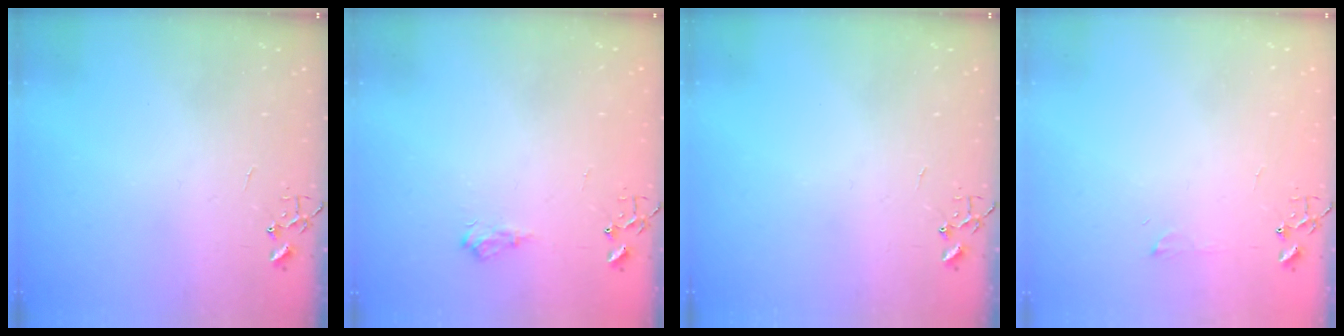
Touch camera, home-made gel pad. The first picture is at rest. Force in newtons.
{"total": 7.4, "press": 7.4, "slide": 0.9}
{"total": 0.0}
{"total": 4.2, "press": 4.2, "slide": 0.6}